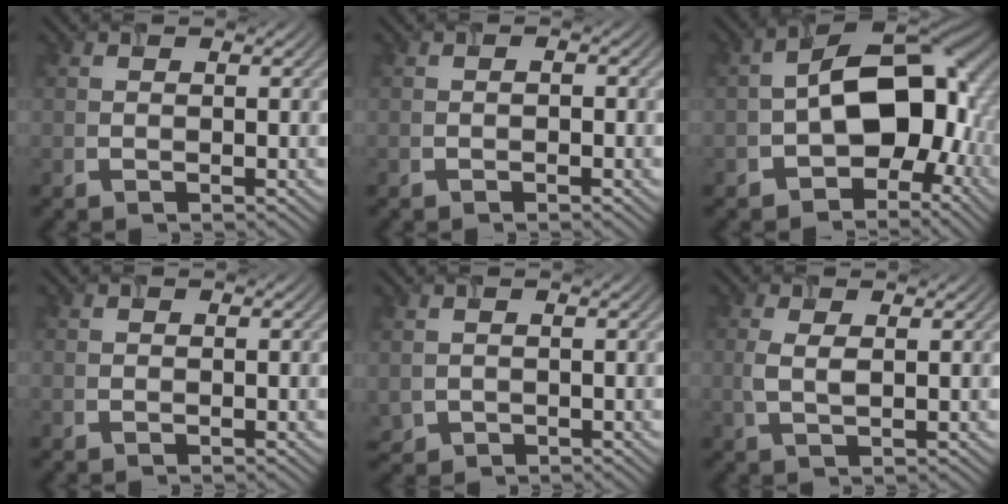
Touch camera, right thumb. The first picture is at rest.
{"total": 0.8, "force": [-0.5, 0.4, 0.5], "torque": [-0.007, 0.002, -0.008]}
{"total": 13.7, "force": [-2.4, 9.0, 10.1], "torque": [-0.138, -0.002, -0.046]}
{"total": 0.0}
{"total": 1.7, "force": [0.0, 1.5, 0.7], "torque": [-0.027, -0.010, 0.003]}
{"total": 2.4, "force": [0.5, 0.9, 2.2], "torque": [-0.057, 0.000, 0.011]}